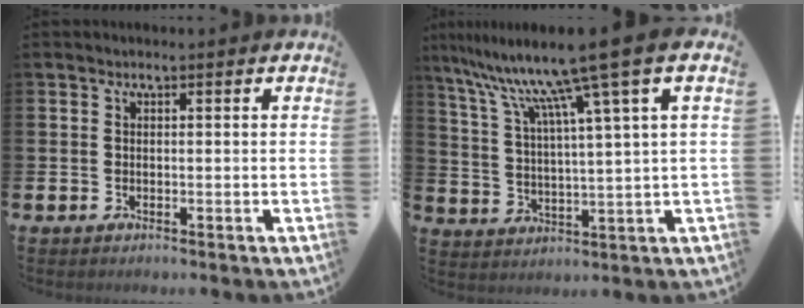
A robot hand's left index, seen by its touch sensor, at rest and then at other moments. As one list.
[{"total": 11.7, "force": [8.3, 0.2, 8.3], "torque": [-0.186, -0.047, 0.130]}]